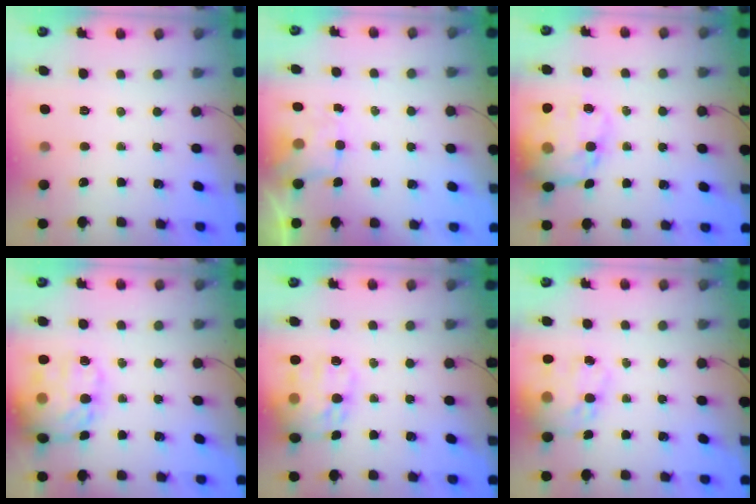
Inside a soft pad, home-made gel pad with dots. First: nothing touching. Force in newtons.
{"total": 1.8, "press": 1.5, "slide": 1.0}
{"total": 16.6, "press": 16.3, "slide": 3.4}
{"total": 19.2, "press": 19.0, "slide": 2.7}
{"total": 15.0, "press": 14.9, "slide": 1.8}
{"total": 16.1, "press": 15.6, "slide": 4.1}